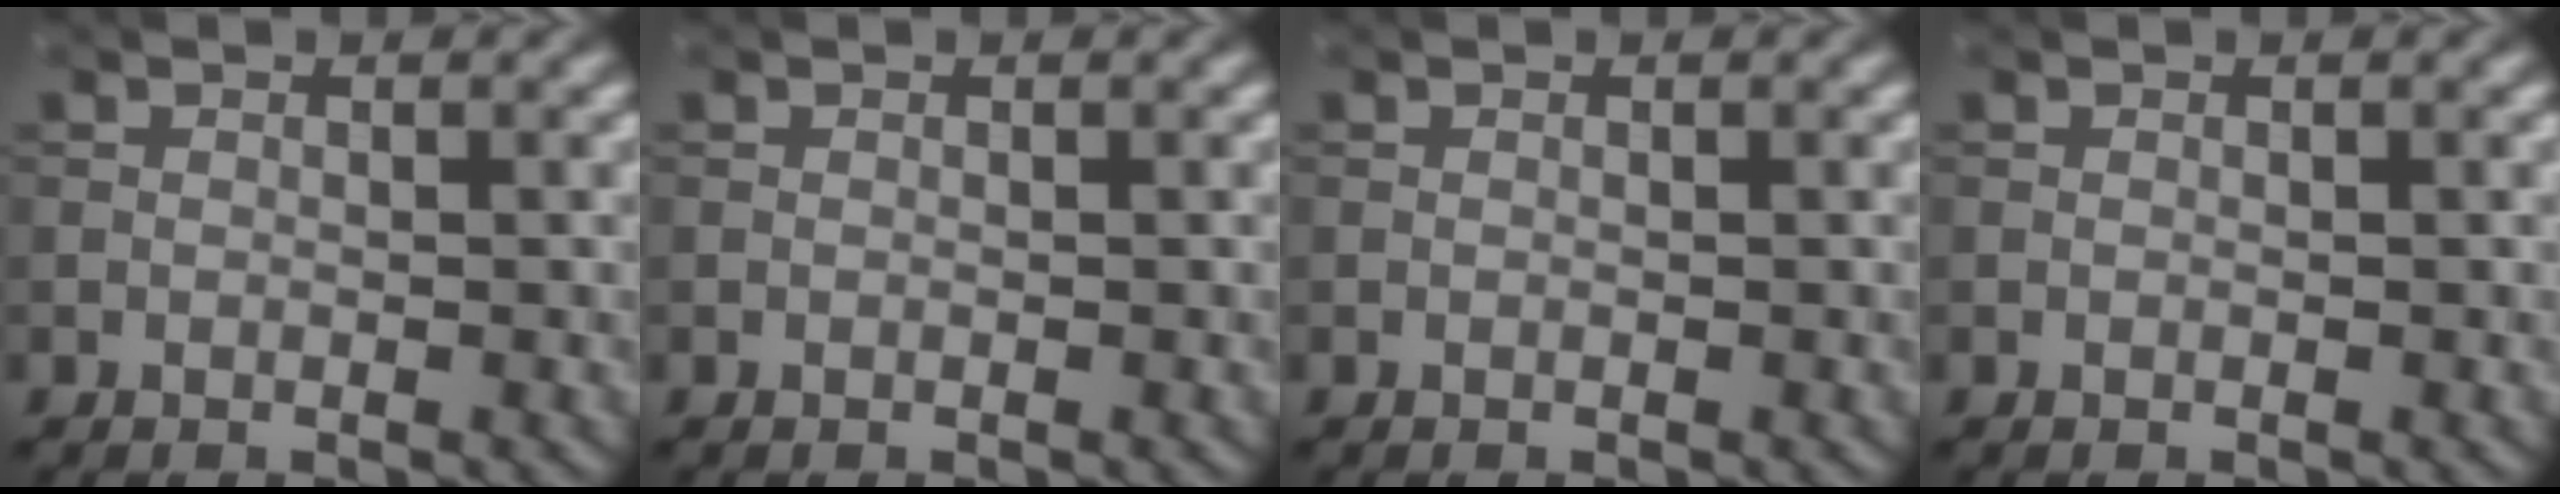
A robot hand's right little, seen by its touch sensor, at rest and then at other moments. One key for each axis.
{"total": 0.0}
{"total": 0.0}
{"total": 0.0}